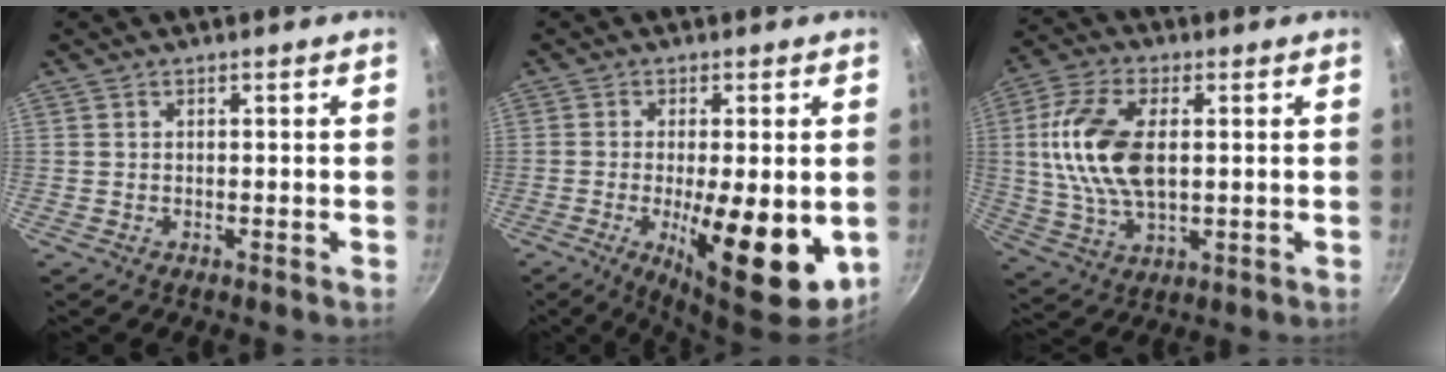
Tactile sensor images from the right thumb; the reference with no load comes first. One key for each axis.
{"total": 15.5, "fx": -3.3, "fy": 4.9, "fz": 14.3, "tx": -0.205, "ty": -0.006, "tz": -0.042}
{"total": 14.9, "fx": 1.9, "fy": 8.0, "fz": 12.4, "tx": -0.238, "ty": 0.002, "tz": 0.034}